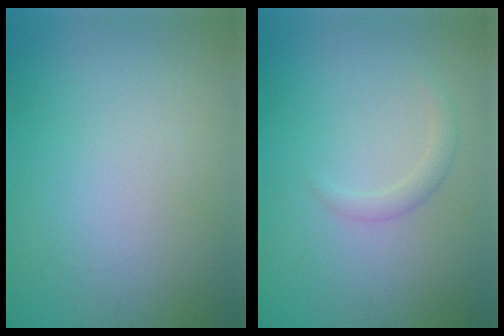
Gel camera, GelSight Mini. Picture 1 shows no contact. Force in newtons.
{"total": 1.5, "press": 1.5, "slide": 0.1}